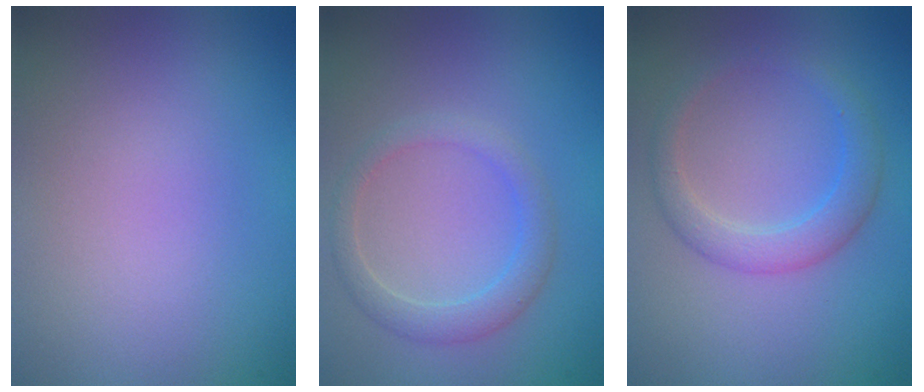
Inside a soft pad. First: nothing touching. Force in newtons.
{"total": 2.3, "press": 2.3, "slide": 0.1}
{"total": 2.8, "press": 2.8, "slide": 0.2}